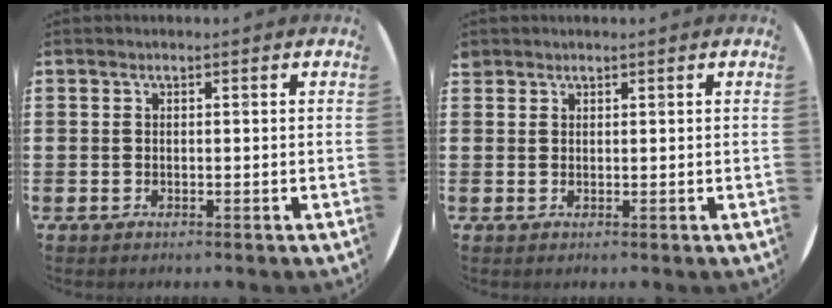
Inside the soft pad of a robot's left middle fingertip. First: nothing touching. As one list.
[{"total": 0.9, "force": [0.8, 0.2, -0.1], "torque": [0.001, 0.002, 0.017]}]